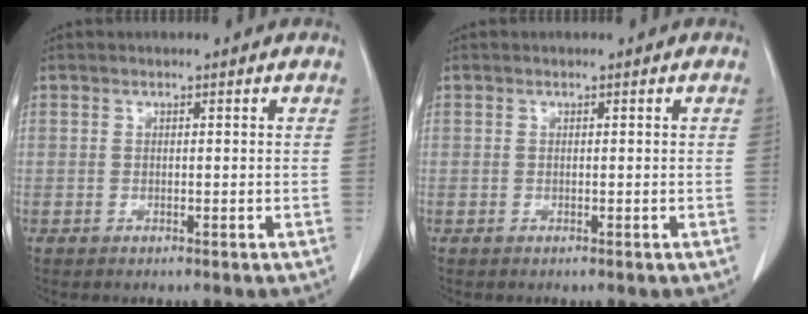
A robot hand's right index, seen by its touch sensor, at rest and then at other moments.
{"total": 0.0}